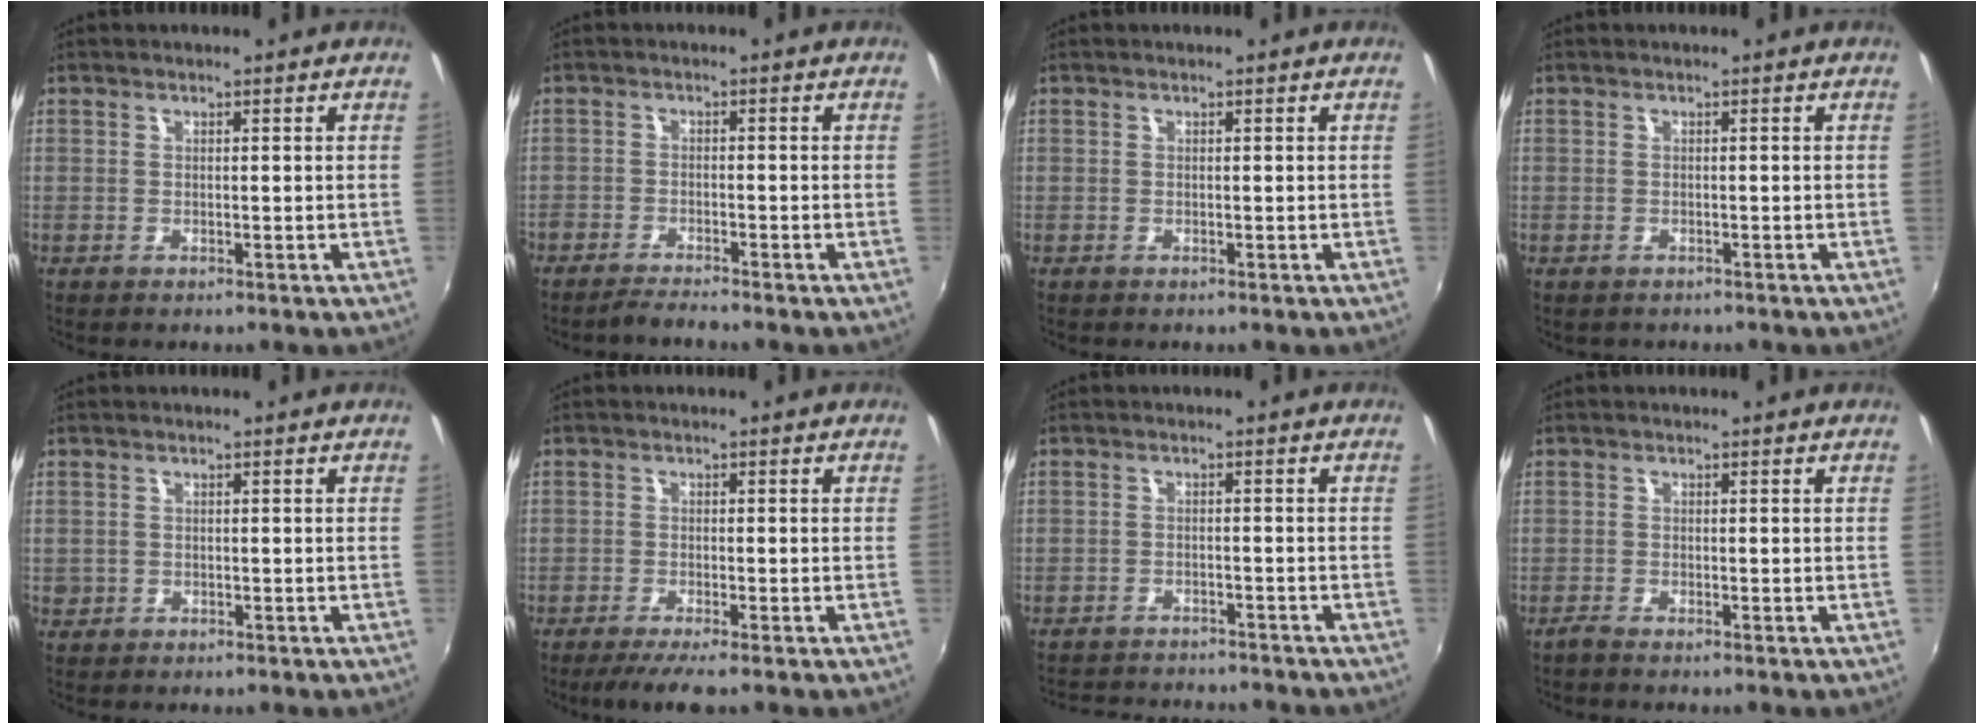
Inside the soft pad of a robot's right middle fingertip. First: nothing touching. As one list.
[{"total": 3.1, "force": [-3.0, -0.1, 0.8], "torque": [-0.033, -0.009, -0.060]}, {"total": 0.0}, {"total": 1.0, "force": [-0.8, 0.6, 0.1], "torque": [-0.008, -0.003, -0.010]}, {"total": 1.5, "force": [-0.4, 1.4, 0.2], "torque": [-0.007, -0.004, -0.005]}, {"total": 4.1, "force": [-3.2, -0.1, 2.6], "torque": [-0.059, -0.016, -0.057]}, {"total": 9.8, "force": [-9.1, 2.1, 2.9], "torque": [-0.074, -0.010, -0.133]}, {"total": 1.0, "force": [-1.0, 0.0, 0.4], "torque": [-0.012, -0.003, -0.022]}]